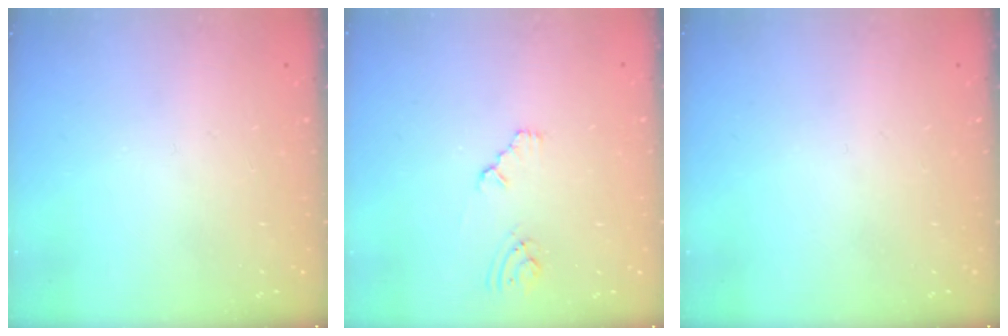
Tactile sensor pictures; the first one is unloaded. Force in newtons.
{"total": 2.1, "press": 2.1, "slide": 0.4}
{"total": 0.0}